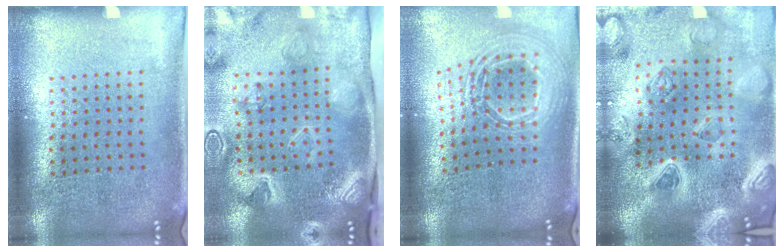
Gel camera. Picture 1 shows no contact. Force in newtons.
{"total": 3.2, "press": 3.1, "slide": 0.7}
{"total": 2.3, "press": 1.7, "slide": 1.6}
{"total": 4.8, "press": 4.1, "slide": 2.4}